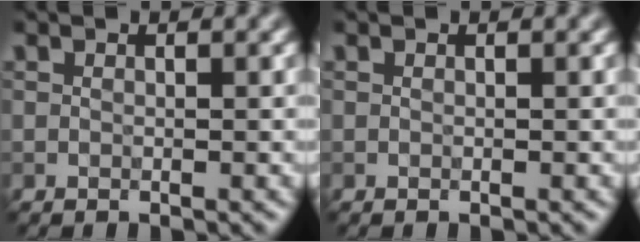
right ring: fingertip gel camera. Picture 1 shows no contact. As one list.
[{"total": 0.0}]